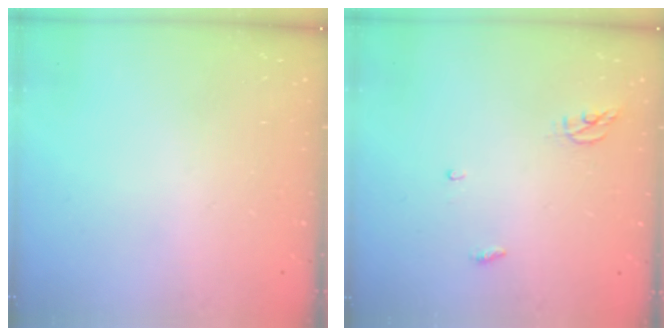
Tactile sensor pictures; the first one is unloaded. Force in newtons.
{"total": 3.5, "press": 3.5, "slide": 0.2}